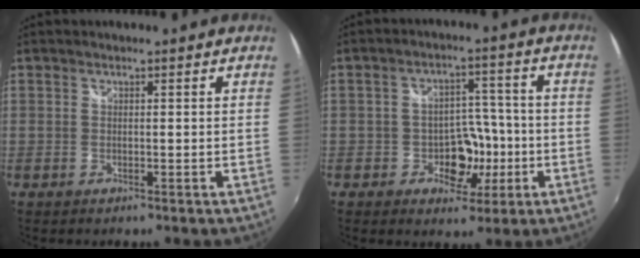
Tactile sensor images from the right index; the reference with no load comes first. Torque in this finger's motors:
{"motor_torque": [-0.08, 0.55, 0.08, 0.04]}